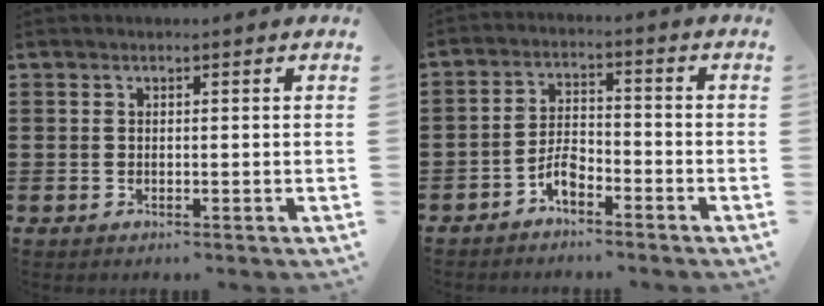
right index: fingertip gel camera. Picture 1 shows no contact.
{"total": 3.8, "force": [-2.8, 1.4, 2.3], "torque": [-0.058, 0.002, -0.057]}